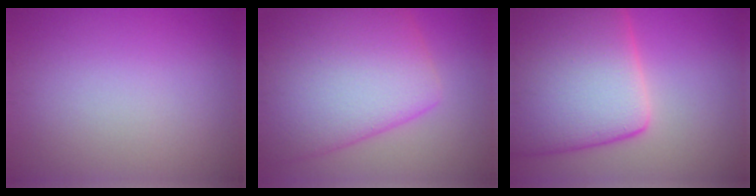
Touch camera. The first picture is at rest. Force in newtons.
{"total": 12.4, "press": 12.4, "slide": 0.4}
{"total": 15.7, "press": 15.7, "slide": 0.9}